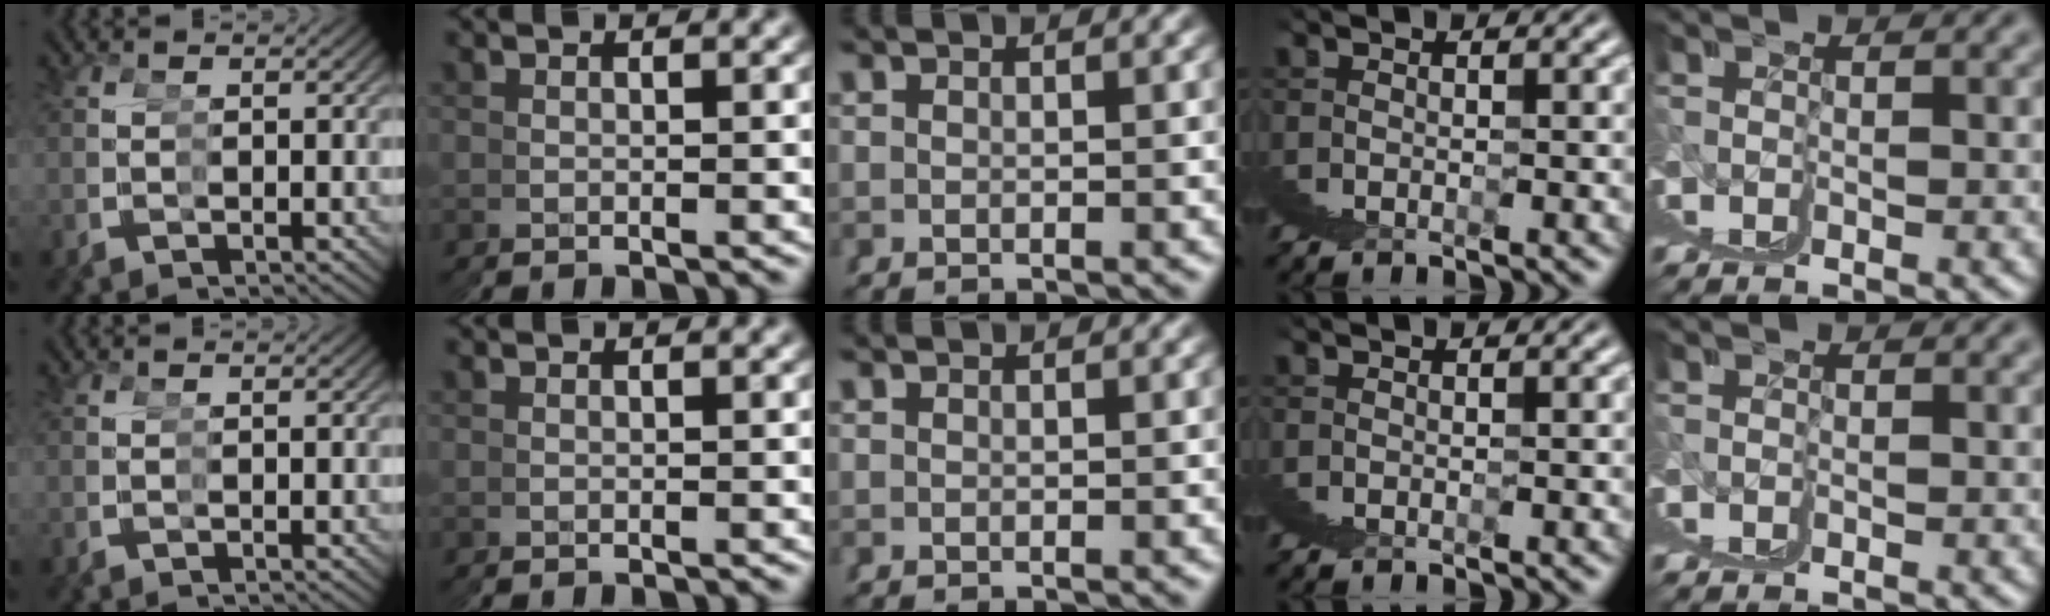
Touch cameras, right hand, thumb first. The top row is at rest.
{}